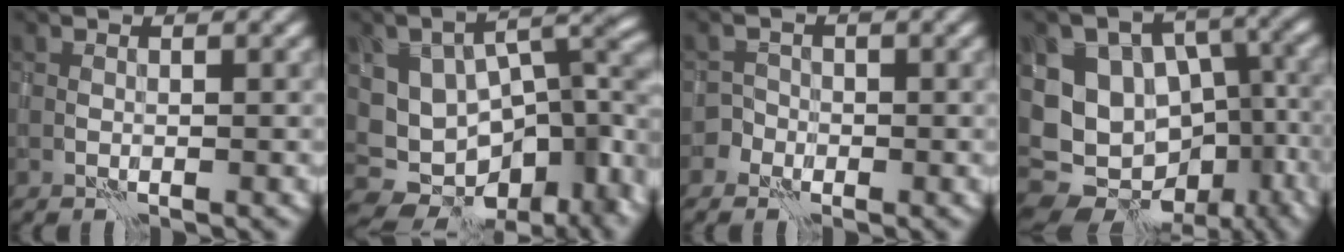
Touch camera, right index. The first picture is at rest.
{"total": 12.2, "force": [-4.0, 8.0, 8.3], "torque": [-0.124, -0.025, -0.039]}
{"total": 2.8, "force": [-2.0, 2.0, 0.0], "torque": [0.028, 0.001, -0.036]}
{"total": 13.7, "force": [-4.7, 10.7, 7.2], "torque": [-0.116, -0.009, -0.046]}